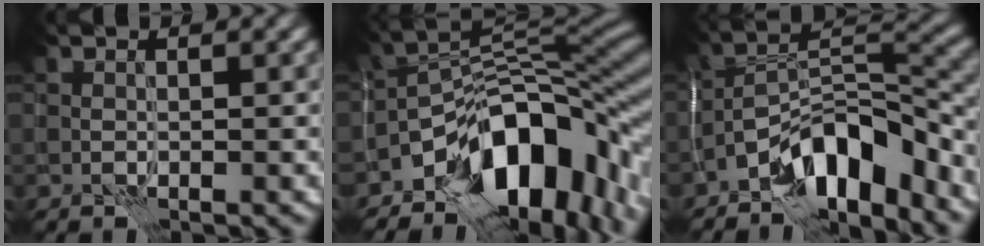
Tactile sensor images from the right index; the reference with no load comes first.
{"total": 12.8, "force": [-6.5, 6.5, 8.9], "torque": [-0.108, 0.005, -0.114]}
{"total": 8.8, "force": [-6.0, 3.2, 5.6], "torque": [-0.079, 0.012, -0.116]}